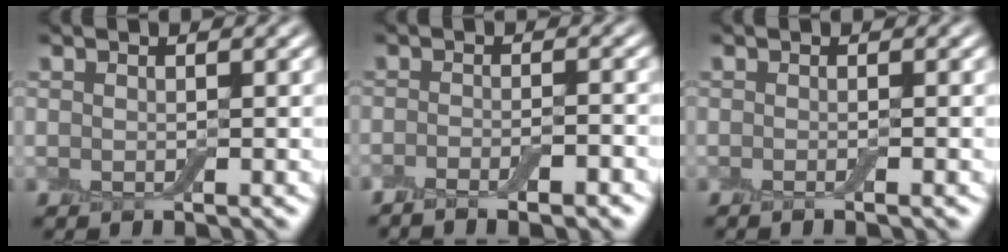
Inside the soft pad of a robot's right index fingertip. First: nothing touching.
{"total": 3.8, "force": [-2.4, 0.8, 2.8], "torque": [-0.046, 0.008, -0.040]}
{"total": 1.1, "force": [-0.4, 0.3, 1.0], "torque": [-0.008, -0.006, -0.010]}